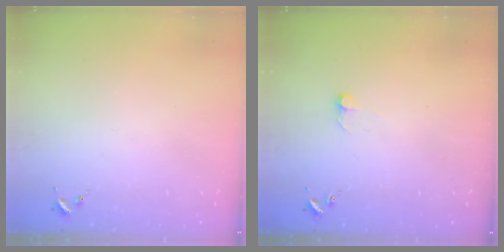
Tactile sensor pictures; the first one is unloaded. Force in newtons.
{"total": 4.6, "press": 4.6, "slide": 0.4}